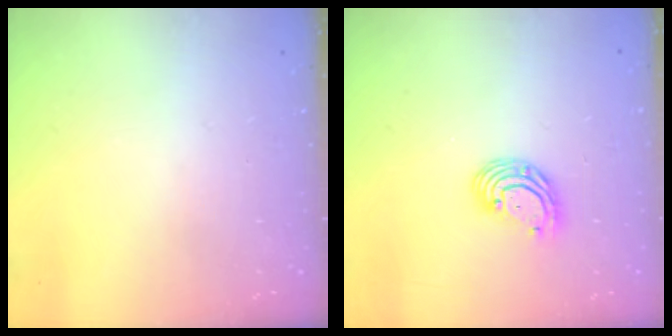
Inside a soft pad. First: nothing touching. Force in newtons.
{"total": 7.2, "press": 7.1, "slide": 1.6}